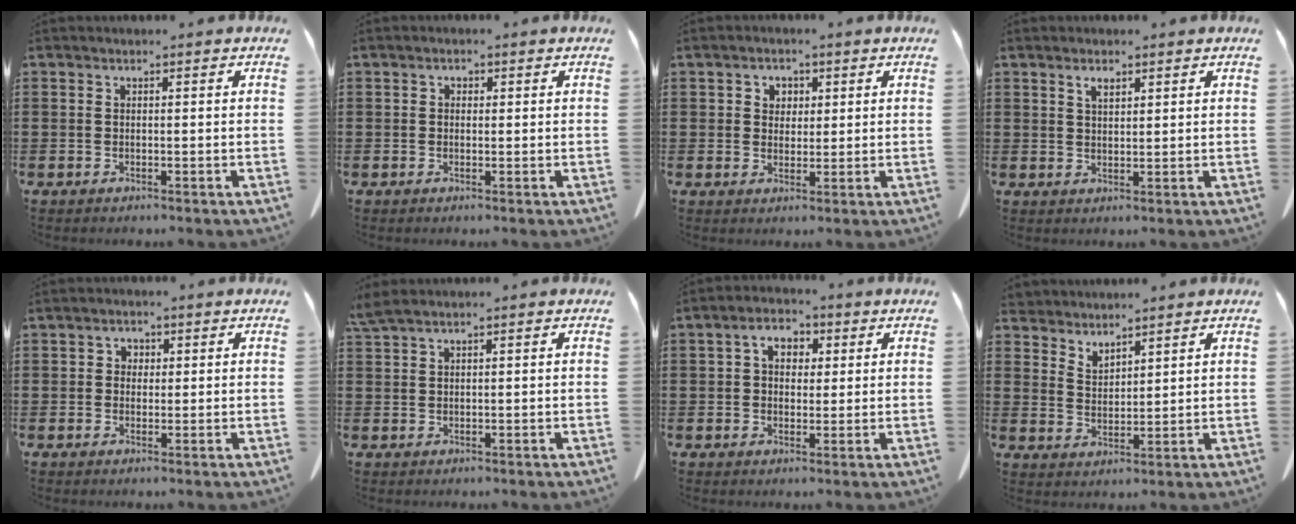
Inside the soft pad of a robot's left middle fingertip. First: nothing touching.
{"total": 0.7, "force": [0.1, 0.6, 0.4], "torque": [-0.012, 0.002, 0.003]}
{"total": 2.5, "force": [1.1, 2.1, 0.5], "torque": [-0.012, 0.005, 0.016]}
{"total": 2.1, "force": [1.5, 0.7, 1.4], "torque": [-0.023, -0.003, 0.025]}
{"total": 1.4, "force": [0.3, 1.2, 0.5], "torque": [-0.015, 0.006, 0.005]}
{"total": 2.0, "force": [1.5, 0.2, 1.3], "torque": [-0.030, -0.001, 0.029]}
{"total": 4.4, "force": [1.4, 3.1, 2.8], "torque": [-0.053, 0.007, 0.016]}
{"total": 3.6, "force": [3.5, 0.7, -0.2], "torque": [-0.009, -0.012, 0.067]}